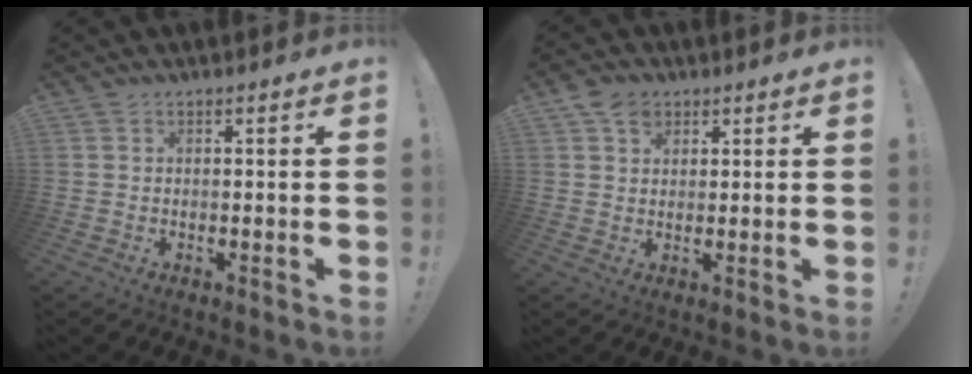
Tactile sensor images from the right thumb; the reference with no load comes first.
{"total": 5.6, "force": [2.9, 4.3, 2.3], "torque": [-0.028, -0.006, 0.054]}